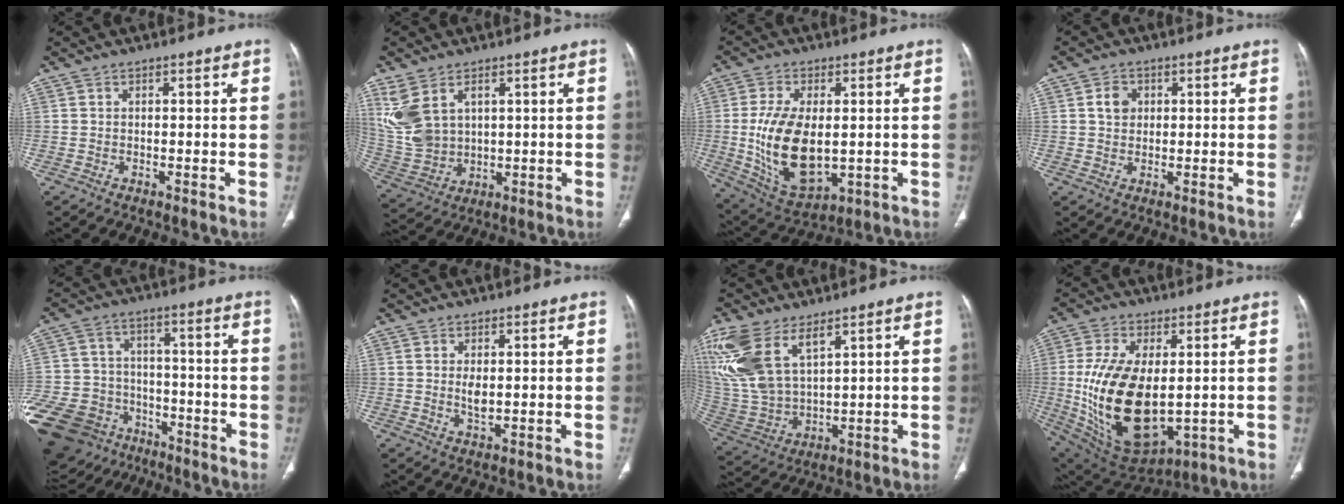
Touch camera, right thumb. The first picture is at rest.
{"total": 10.5, "force": [4.2, 6.9, 6.7], "torque": [-0.148, -0.008, 0.107]}
{"total": 15.9, "force": [-0.6, 8.6, 13.4], "torque": [-0.249, -0.014, 0.010]}
{"total": 3.5, "force": [0.9, 2.9, 1.8], "torque": [-0.017, 0.001, 0.016]}
{"total": 24.6, "force": [-13.8, 17.4, 10.7], "torque": [-0.276, 0.049, -0.225]}
{"total": 2.6, "force": [0.4, 1.1, 2.3], "torque": [-0.044, -0.008, 0.012]}
{"total": 17.6, "force": [9.5, 8.8, 11.9], "torque": [-0.271, -0.026, 0.209]}
{"total": 21.4, "force": [-0.6, 11.5, 18.0], "torque": [-0.347, -0.022, 0.019]}